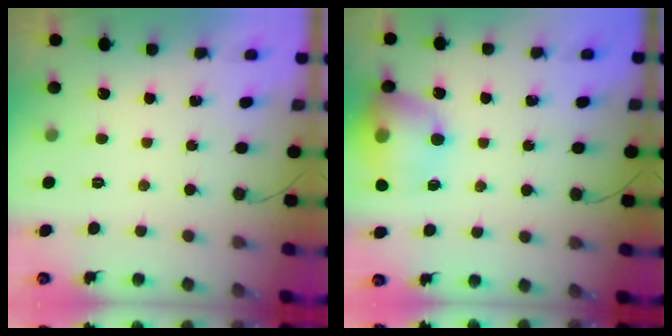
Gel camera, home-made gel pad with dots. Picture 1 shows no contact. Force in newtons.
{"total": 16.2, "press": 16.1, "slide": 2.0}